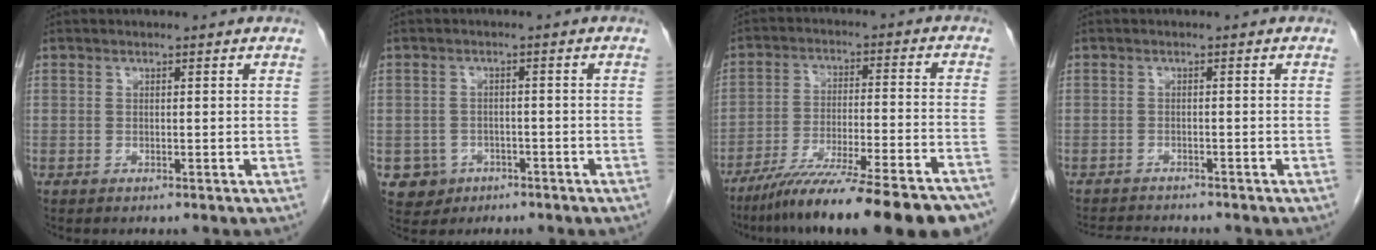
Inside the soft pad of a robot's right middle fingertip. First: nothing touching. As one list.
[{"total": 4.0, "force": [-1.9, 3.5, 0.3], "torque": [-0.004, 0.011, -0.023]}, {"total": 23.5, "force": [-19.4, 1.5, 13.2], "torque": [-0.141, -0.023, -0.287]}, {"total": 5.5, "force": [-5.2, 0.9, 1.4], "torque": [-0.020, -0.008, -0.081]}]